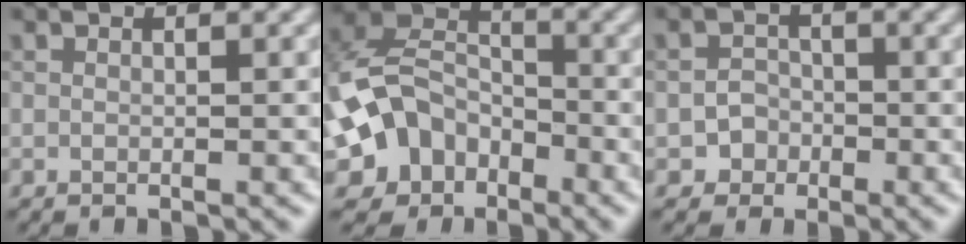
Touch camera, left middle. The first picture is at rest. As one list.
[{"total": 7.1, "force": [-2.8, 5.7, 3.2], "torque": [-0.055, 0.001, -0.064]}, {"total": 2.1, "force": [-1.0, 1.8, 0.3], "torque": [0.005, 0.009, -0.021]}]